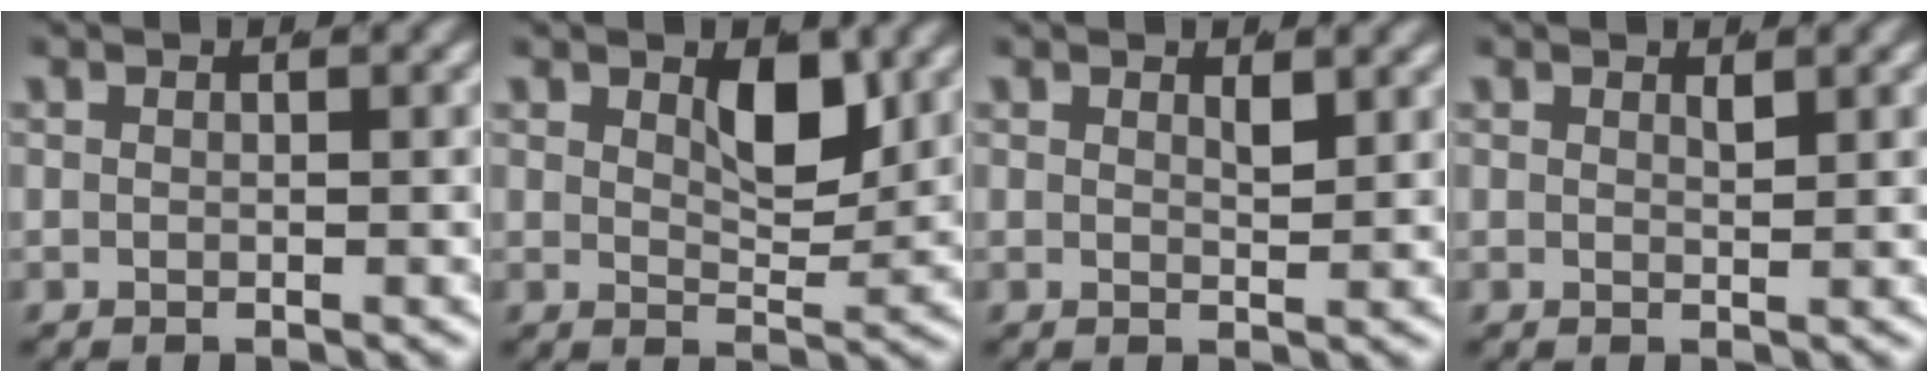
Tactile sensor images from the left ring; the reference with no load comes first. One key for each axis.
{"total": 3.6, "fx": 2.0, "fy": 1.4, "fz": 2.6, "tx": -0.039, "ty": -0.023, "tz": 0.045}
{"total": 1.2, "fx": 0.9, "fy": -0.1, "fz": 0.7, "tx": -0.007, "ty": -0.013, "tz": 0.020}
{"total": 0.8, "fx": 0.6, "fy": -0.3, "fz": 0.4, "tx": -0.005, "ty": -0.011, "tz": 0.016}